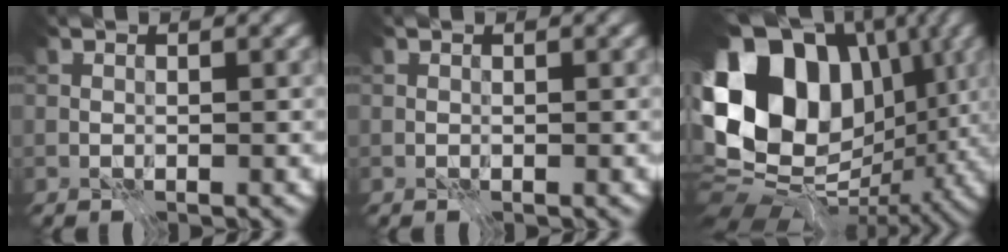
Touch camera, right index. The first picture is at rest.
{"total": 0.0}
{"total": 17.0, "force": [2.8, 12.5, 11.1], "torque": [-0.208, 0.024, 0.047]}